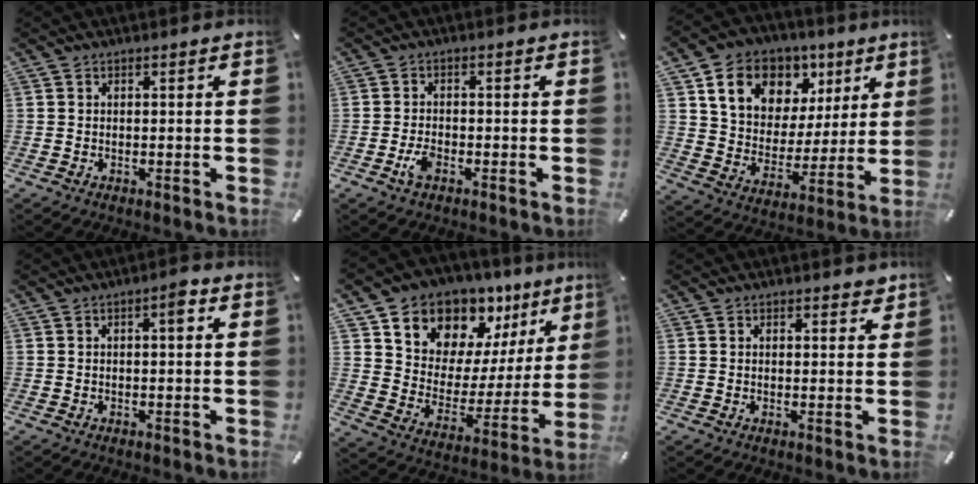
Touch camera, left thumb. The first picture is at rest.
{"total": 3.3, "force": [-1.7, 1.7, 2.3], "torque": [-0.052, 0.002, -0.031]}
{"total": 14.4, "force": [7.8, 11.0, 5.2], "torque": [-0.092, -0.039, 0.147]}
{"total": 2.6, "force": [0.5, 0.8, 2.4], "torque": [-0.033, 0.003, 0.002]}
{"total": 11.4, "force": [9.5, 6.2, -0.5], "torque": [-0.004, -0.115, 0.172]}
{"total": 1.4, "force": [1.0, 0.9, 0.5], "torque": [0.006, -0.005, 0.016]}